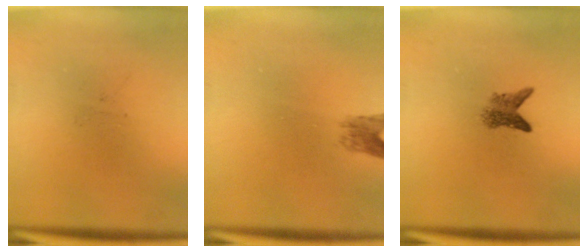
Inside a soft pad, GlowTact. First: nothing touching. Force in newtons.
{"total": 2.2}
{"total": 2.6}